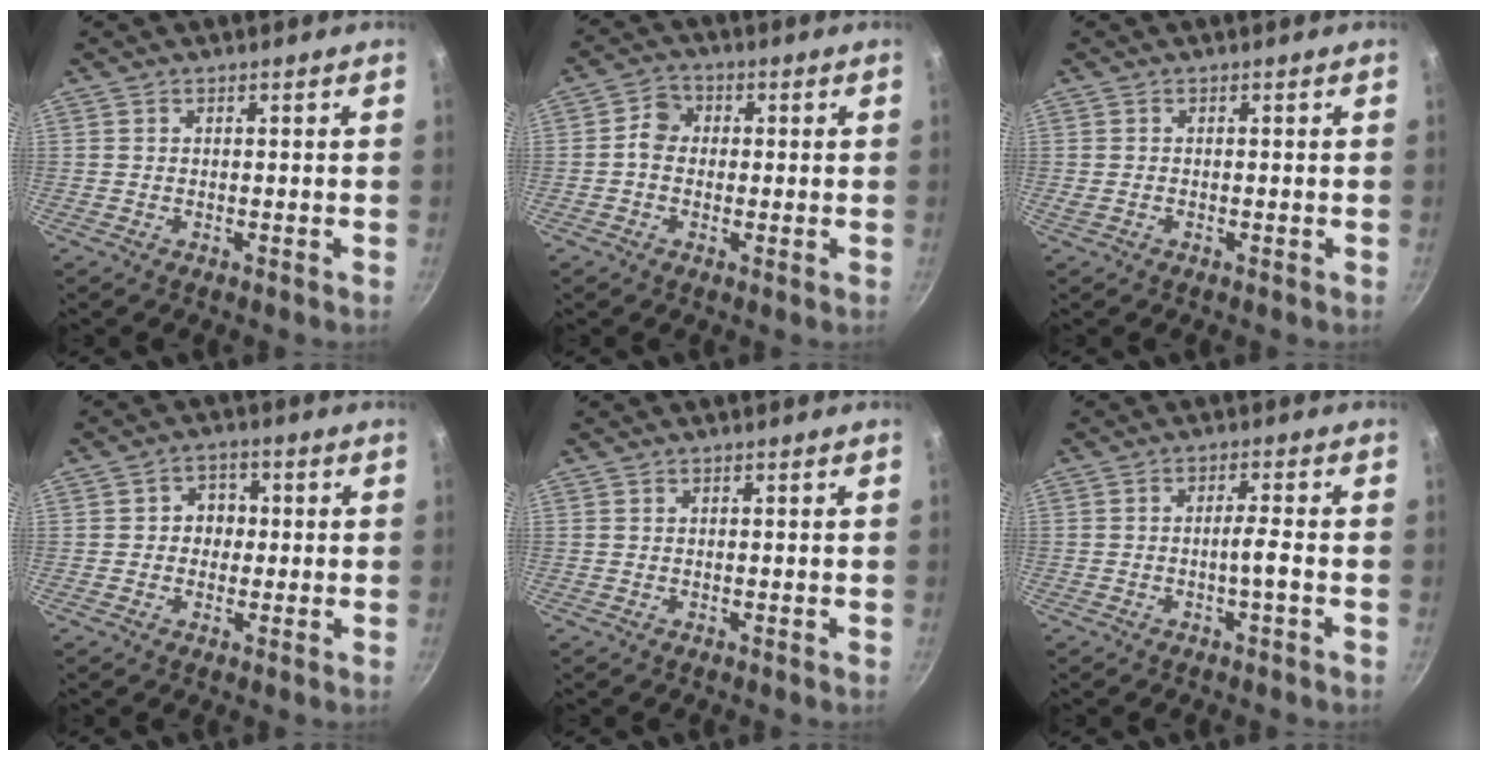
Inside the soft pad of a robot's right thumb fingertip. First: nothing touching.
{"total": 4.9, "force": [0.0, 4.2, 2.5], "torque": [-0.019, 0.012, -0.013]}
{"total": 0.8, "force": [-0.3, 0.5, 0.6], "torque": [-0.011, 0.001, -0.006]}
{"total": 4.5, "force": [0.0, 4.0, 2.1], "torque": [0.000, 0.006, -0.005]}
{"total": 0.0}
{"total": 3.2, "force": [-1.2, 0.0, 2.9], "torque": [-0.057, 0.016, -0.020]}